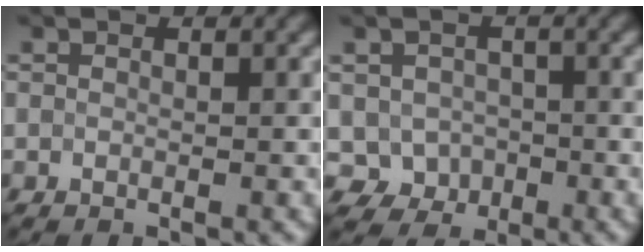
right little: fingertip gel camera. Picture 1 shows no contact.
{"total": 3.1, "force": [-0.5, 2.7, 1.3], "torque": [-0.017, -0.008, -0.007]}